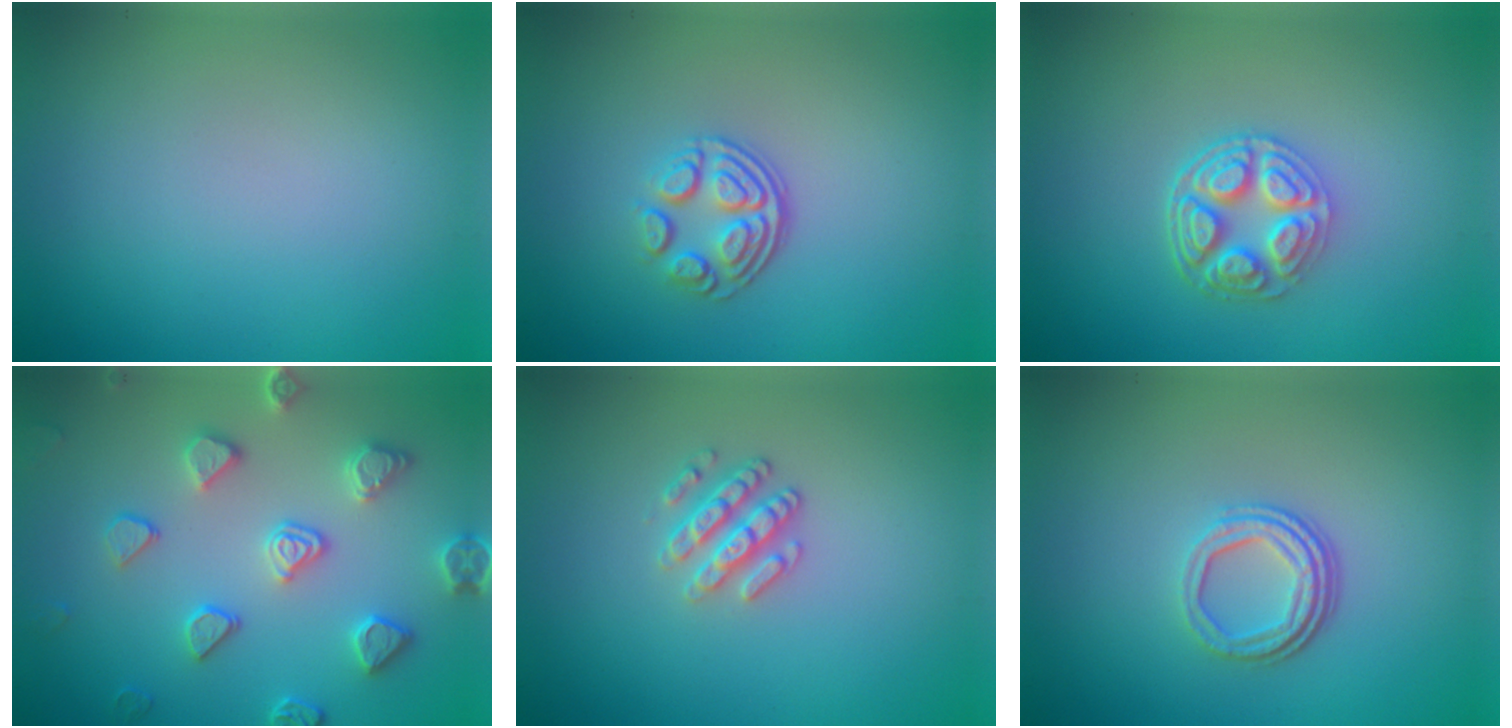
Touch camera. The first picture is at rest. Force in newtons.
{"total": 3.5, "press": 2.5, "slide": 2.4}
{"total": 4.5, "press": 3.6, "slide": 2.6}
{"total": 4.1, "press": 4.1, "slide": 0.4}
{"total": 2.5, "press": 2.4, "slide": 0.8}
{"total": 3.3, "press": 2.3, "slide": 2.4}